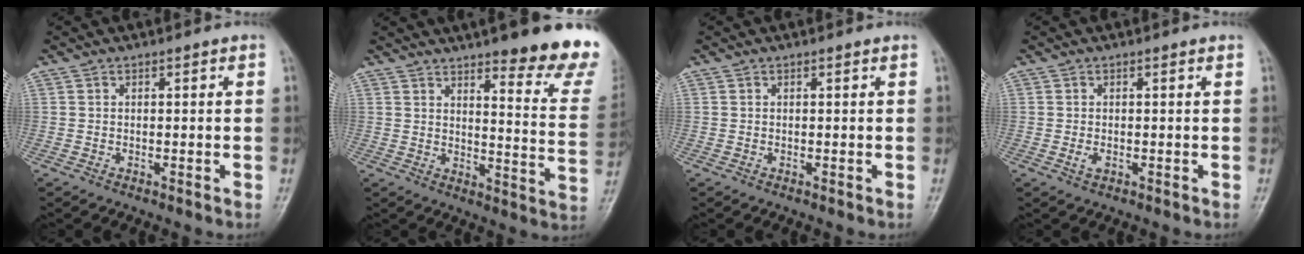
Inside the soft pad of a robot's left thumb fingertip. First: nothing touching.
{"total": 19.2, "force": [14.9, 3.2, 11.6], "torque": [-0.119, -0.098, 0.179]}
{"total": 0.0}
{"total": 1.3, "force": [0.0, 0.6, 1.2], "torque": [-0.021, -0.001, 0.002]}